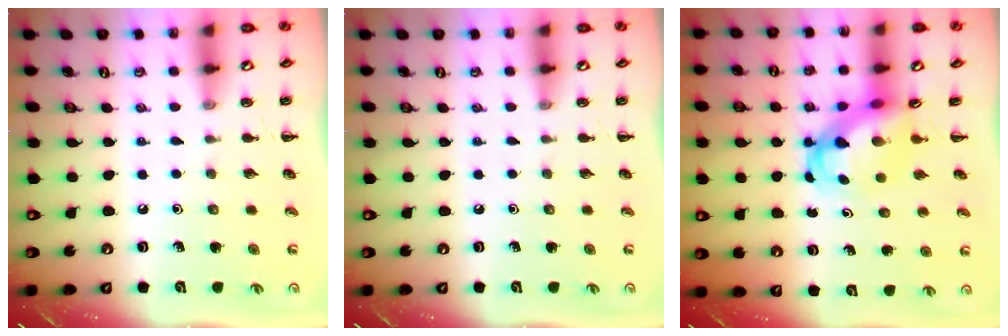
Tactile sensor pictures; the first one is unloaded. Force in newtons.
{"total": 0.0}
{"total": 4.3, "press": 4.1, "slide": 1.1}